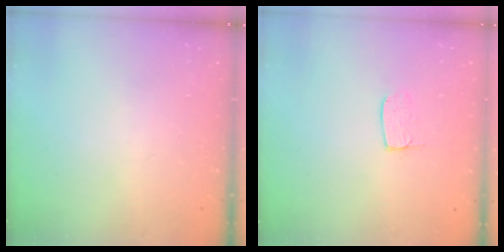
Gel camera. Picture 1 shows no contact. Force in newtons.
{"total": 4.5, "press": 4.5, "slide": 0.3}